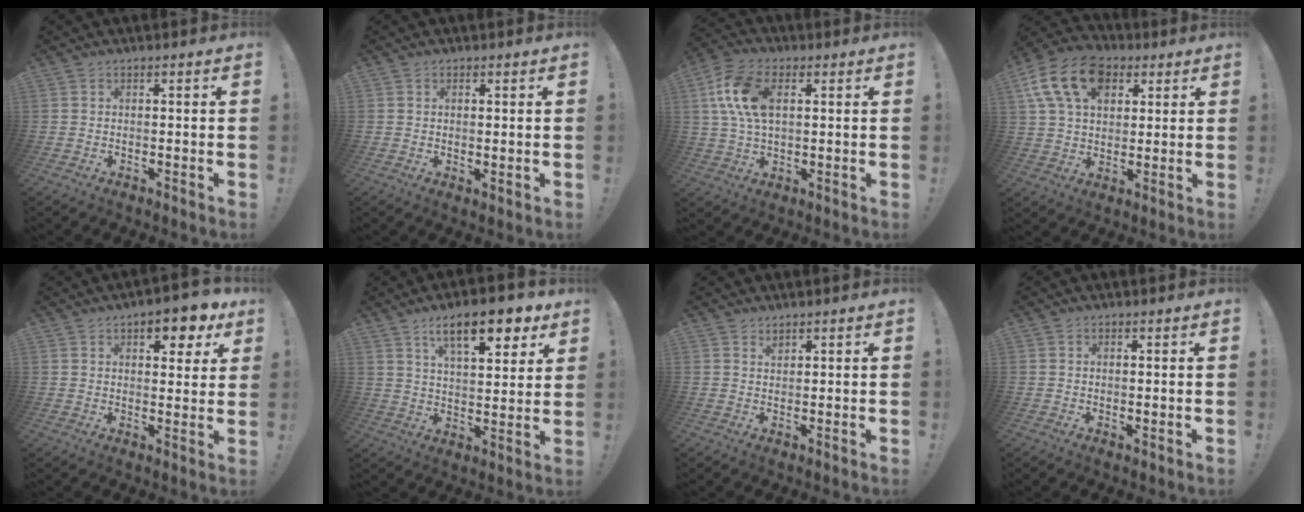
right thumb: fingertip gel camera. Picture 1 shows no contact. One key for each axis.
{"total": 1.2, "fx": 0.8, "fy": 0.4, "fz": 0.8, "tx": -0.001, "ty": -0.005, "tz": 0.012}
{"total": 13.5, "fx": 3.6, "fy": 8.1, "fz": 10.1, "tx": -0.200, "ty": 0.005, "tz": 0.066}
{"total": 17.3, "fx": 7.1, "fy": 11.9, "fz": 10.4, "tx": -0.170, "ty": -0.024, "tz": 0.132}
{"total": 8.5, "fx": 5.0, "fy": 3.8, "fz": 5.7, "tx": -0.057, "ty": -0.027, "tz": 0.081}
{"total": 15.0, "fx": 8.4, "fy": 5.3, "fz": 11.3, "tx": -0.164, "ty": -0.036, "tz": 0.133}
{"total": 1.6, "fx": 1.4, "fy": 0.5, "fz": 0.5, "tx": -0.002, "ty": -0.009, "tz": 0.025}
{"total": 1.0, "fx": 0.6, "fy": 0.3, "fz": 0.7, "tx": 0.000, "ty": -0.005, "tz": 0.009}